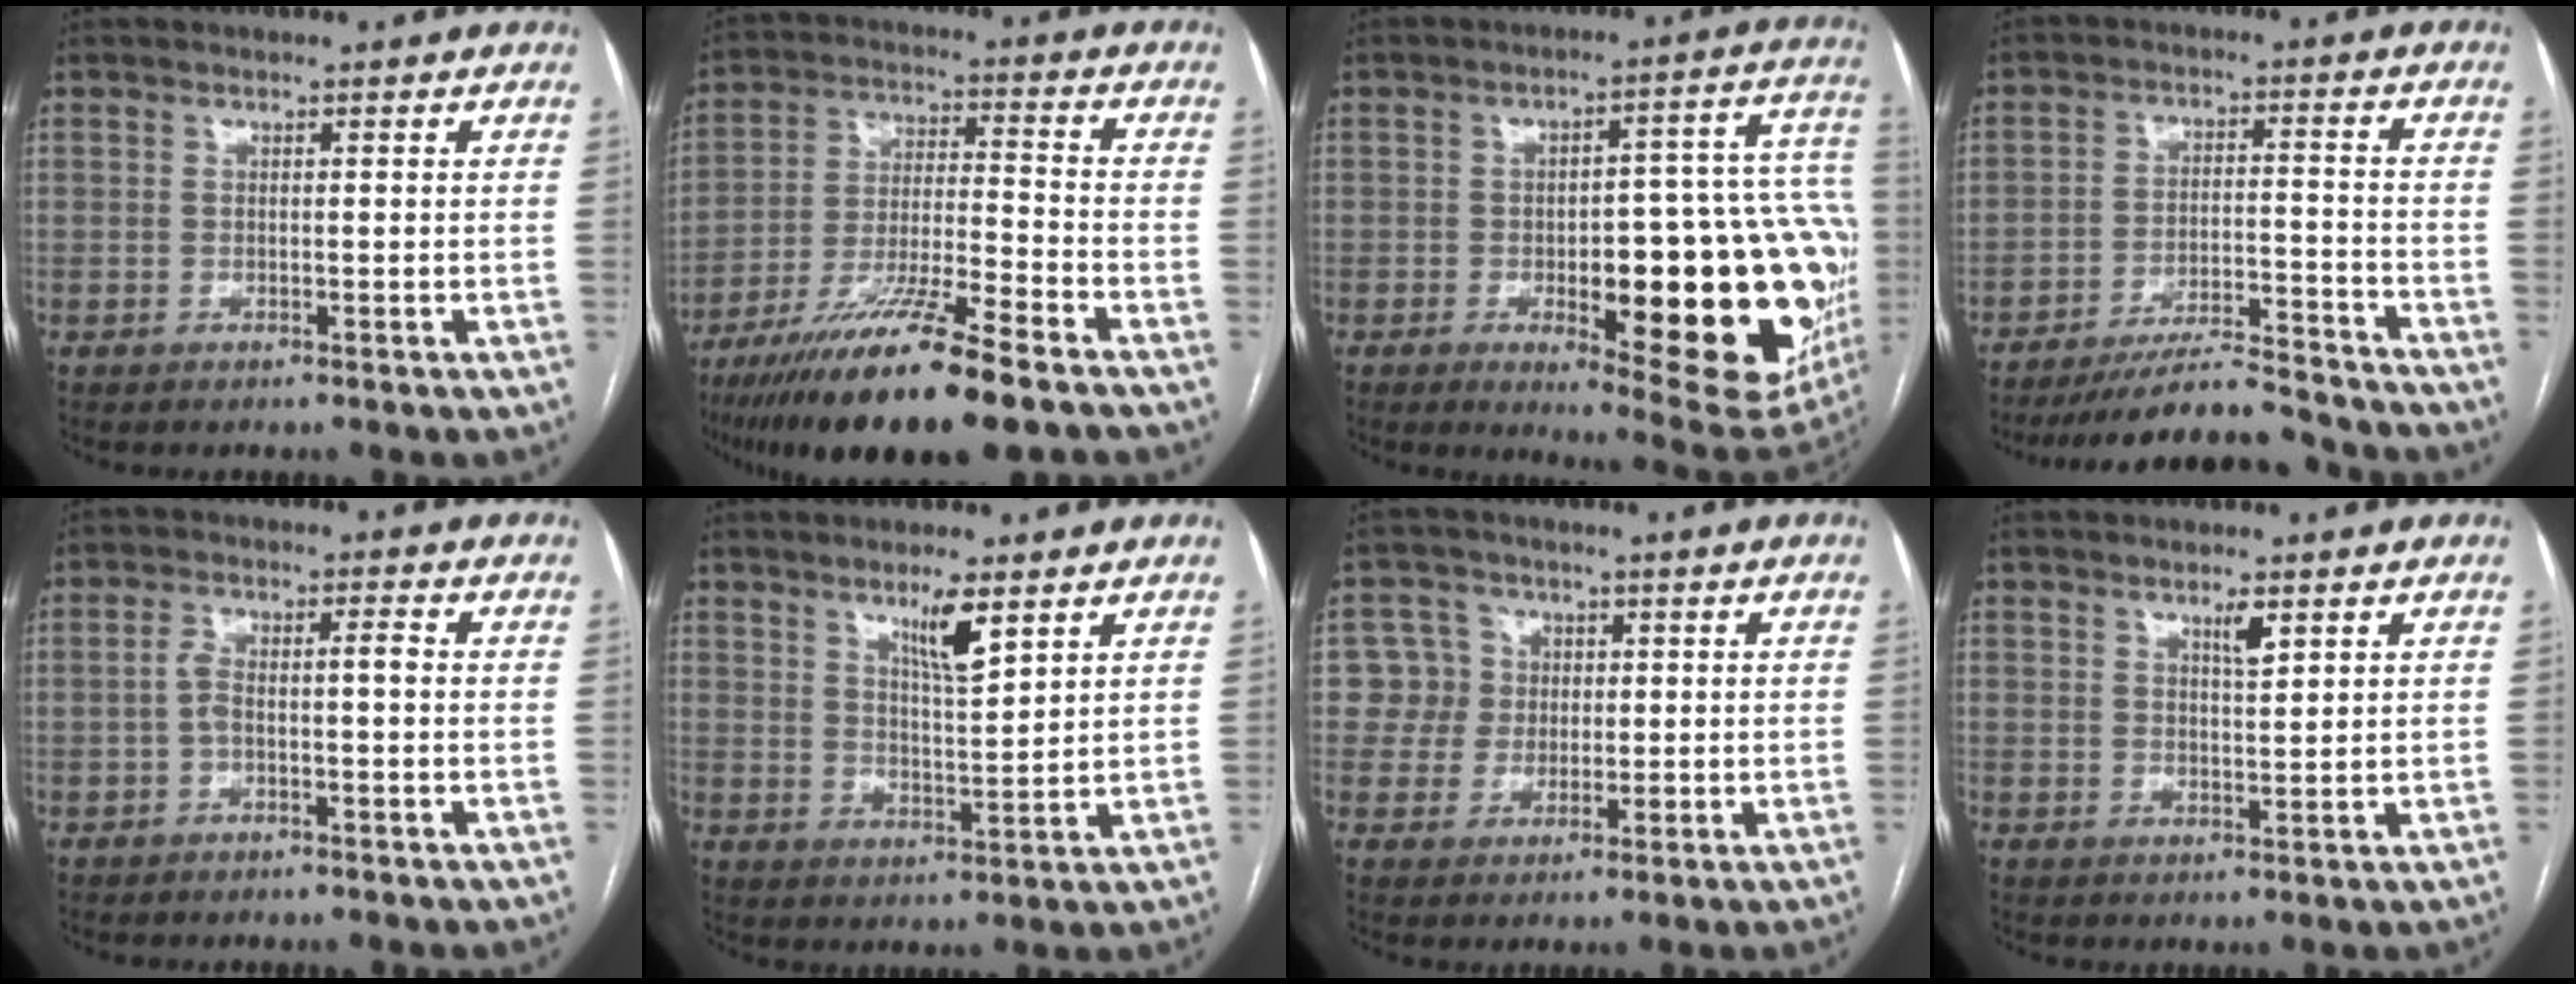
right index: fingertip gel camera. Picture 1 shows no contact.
{"total": 16.8, "force": [-11.9, 0.7, 11.8], "torque": [-0.216, -0.041, -0.210]}
{"total": 27.5, "force": [-5.1, 7.7, 25.8], "torque": [-0.247, 0.026, -0.045]}
{"total": 13.7, "force": [-13.0, 1.2, 4.1], "torque": [-0.061, 0.007, -0.199]}
{"total": 3.9, "force": [-0.8, 1.0, 3.6], "torque": [-0.073, 0.024, -0.012]}
{"total": 6.0, "force": [3.7, 0.7, 4.6], "torque": [-0.082, -0.008, 0.066]}
{"total": 5.5, "force": [0.6, 5.4, 0.3], "torque": [0.009, 0.017, 0.014]}
{"total": 2.6, "force": [1.7, 0.4, 2.0], "torque": [-0.036, -0.004, 0.029]}